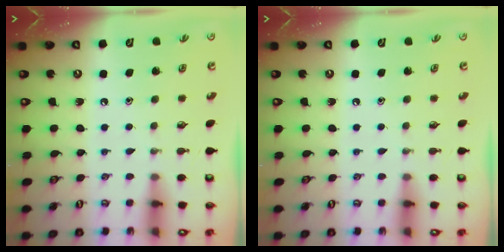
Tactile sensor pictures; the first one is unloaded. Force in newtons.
{"total": 0.0}